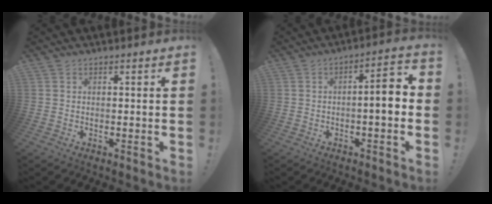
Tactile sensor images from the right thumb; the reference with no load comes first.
{"total": 7.0, "force": [-1.3, 1.5, 6.7], "torque": [-0.100, 0.003, -0.027]}